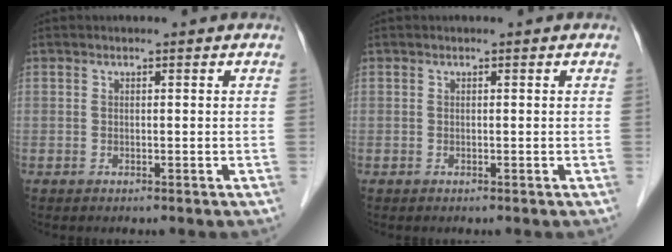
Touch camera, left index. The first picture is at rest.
{"total": 0.0}